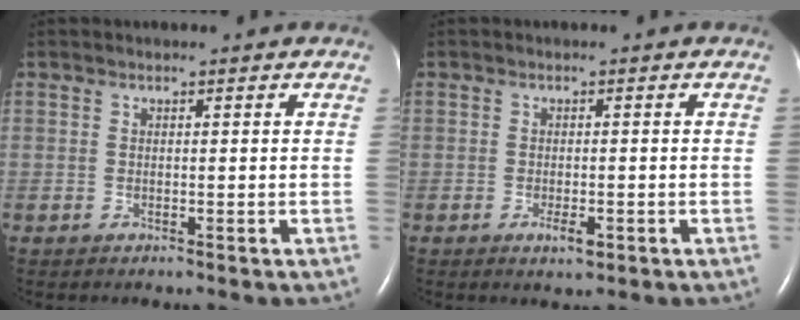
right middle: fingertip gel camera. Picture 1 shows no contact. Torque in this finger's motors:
{"motor_torque": [0.62, -0.36, 0.13, 0.07]}